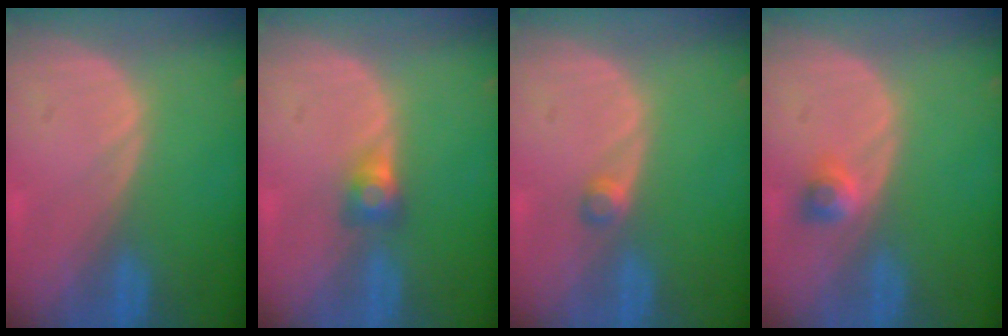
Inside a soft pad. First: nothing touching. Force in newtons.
{"total": 2.6, "press": 2.4, "slide": 1.0}
{"total": 1.6, "press": 1.4, "slide": 0.8}
{"total": 2.4, "press": 2.0, "slide": 1.3}